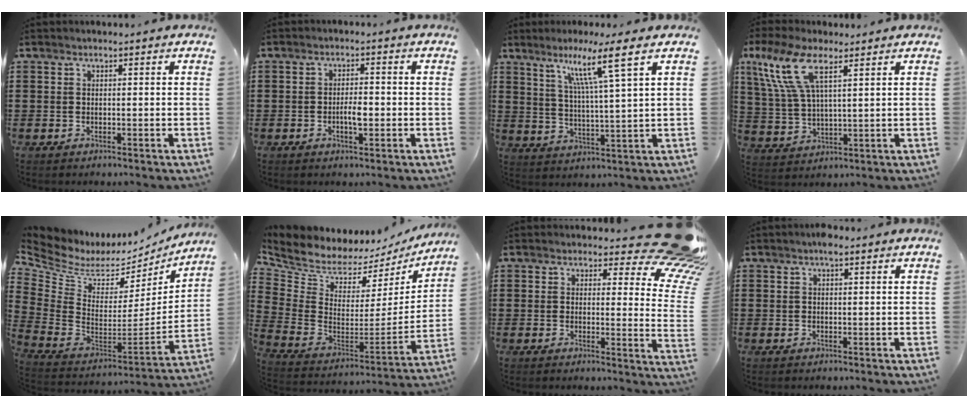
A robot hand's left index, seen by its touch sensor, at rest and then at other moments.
{"total": 3.3, "force": [-0.7, 1.1, 3.0], "torque": [-0.055, 0.006, -0.013]}
{"total": 9.3, "force": [5.6, -0.9, 7.3], "torque": [-0.149, -0.013, 0.089]}
{"total": 10.8, "force": [6.2, 3.9, 7.9], "torque": [-0.192, -0.002, 0.110]}
{"total": 5.2, "force": [3.3, 3.5, 2.1], "torque": [-0.078, -0.039, 0.052]}
{"total": 5.5, "force": [5.0, 2.3, 0.5], "torque": [-0.050, -0.057, 0.086]}
{"total": 9.3, "force": [7.1, 2.2, 5.6], "torque": [-0.075, -0.052, 0.126]}
{"total": 1.3, "force": [0.7, 0.5, 0.9], "torque": [-0.021, 0.004, 0.013]}